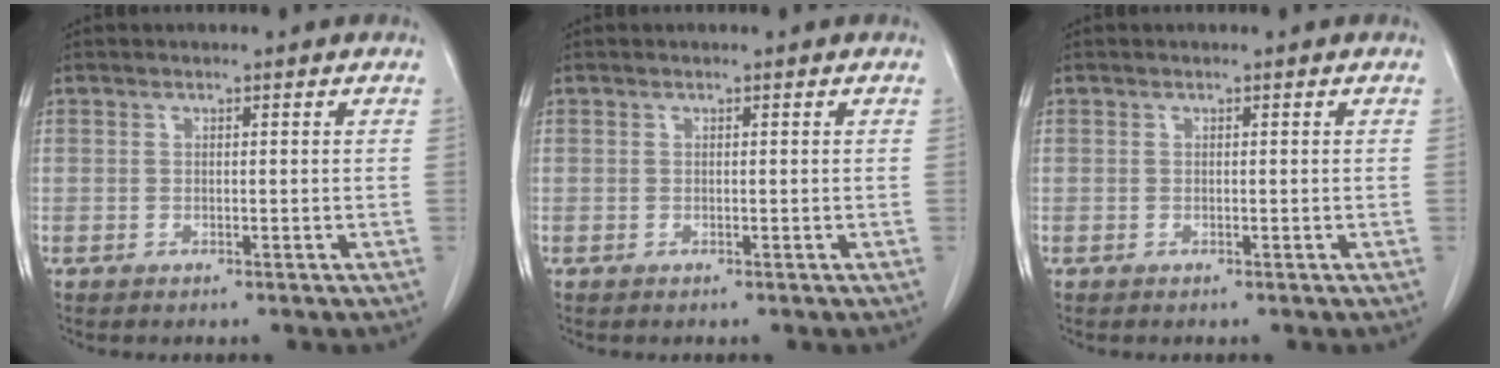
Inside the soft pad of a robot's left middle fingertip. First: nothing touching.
{"total": 0.0}
{"total": 0.0}